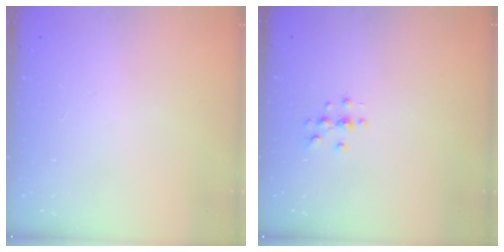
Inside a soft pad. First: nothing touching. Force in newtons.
{"total": 3.7, "press": 3.7, "slide": 0.4}